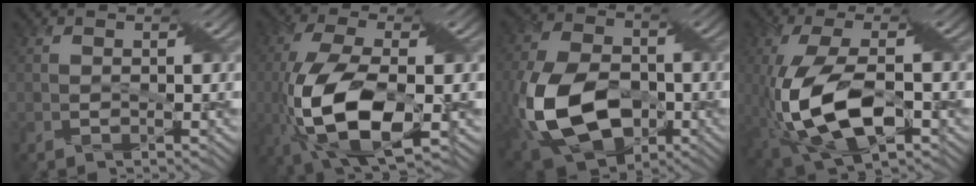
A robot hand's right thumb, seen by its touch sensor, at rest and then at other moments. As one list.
[{"total": 13.4, "force": [-3.7, 5.2, 11.8], "torque": [-0.273, -0.019, -0.072]}, {"total": 17.0, "force": [-4.9, 11.0, 12.0], "torque": [-0.306, -0.049, -0.086]}, {"total": 12.8, "force": [-2.9, 5.0, 11.4], "torque": [-0.263, -0.011, -0.055]}]